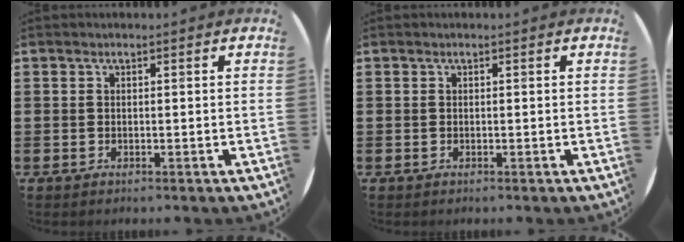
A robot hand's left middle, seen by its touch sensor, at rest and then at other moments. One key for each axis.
{"total": 0.0}